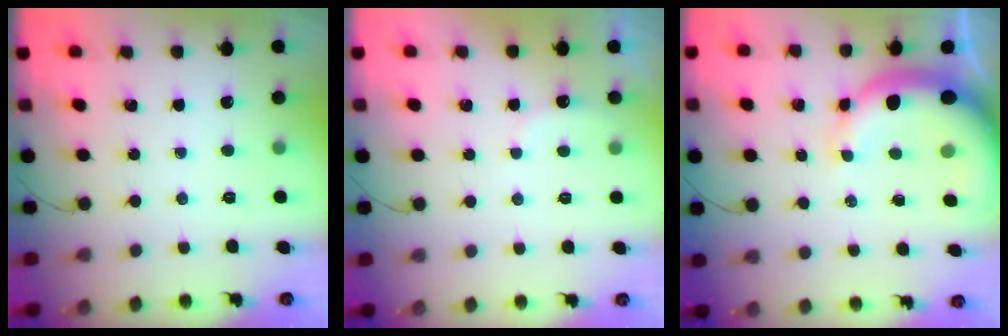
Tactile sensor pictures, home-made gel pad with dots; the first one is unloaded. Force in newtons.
{"total": 5.3, "press": 5.2, "slide": 0.9}
{"total": 10.5, "press": 10.2, "slide": 2.6}